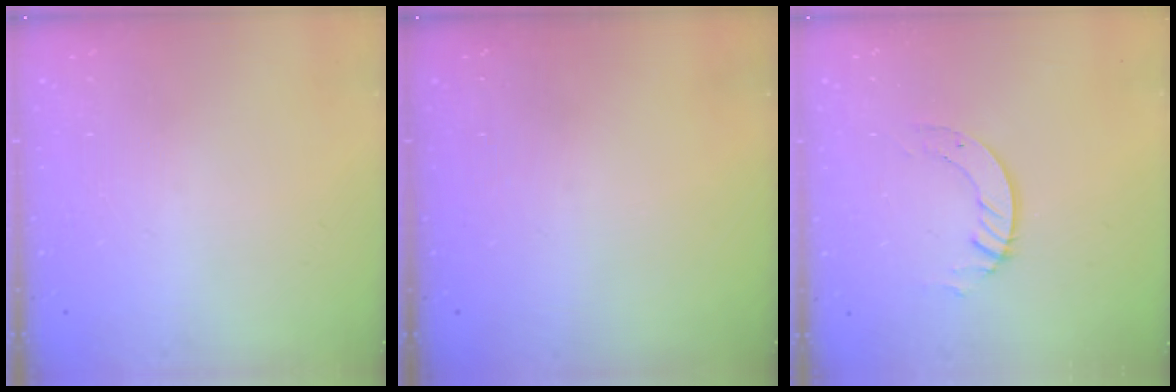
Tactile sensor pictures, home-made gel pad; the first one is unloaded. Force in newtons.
{"total": 0.0}
{"total": 3.4, "press": 3.4, "slide": 0.1}